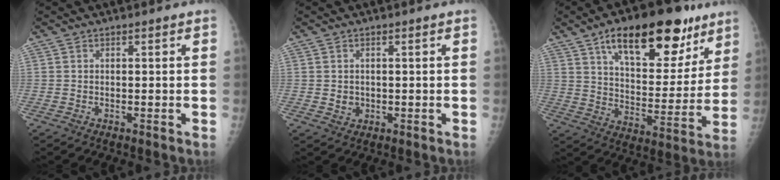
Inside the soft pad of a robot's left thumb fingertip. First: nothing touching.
{"total": 1.9, "force": [0.0, 1.7, 0.8], "torque": [-0.004, 0.000, 0.007]}
{"total": 22.8, "force": [13.2, 10.2, 15.4], "torque": [-0.183, -0.039, 0.209]}